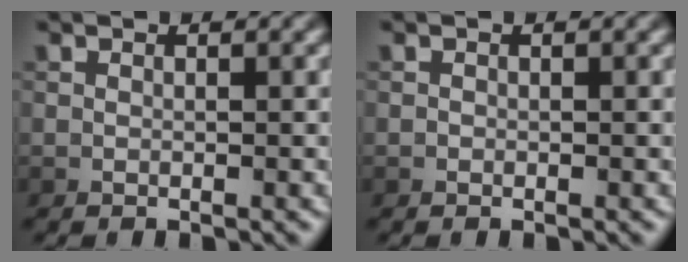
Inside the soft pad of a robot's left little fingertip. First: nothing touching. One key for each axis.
{"total": 0.0}